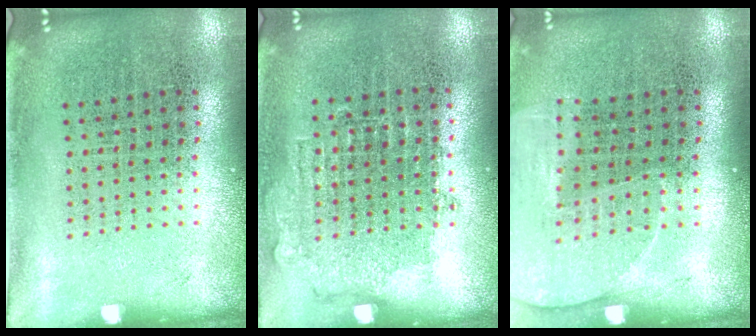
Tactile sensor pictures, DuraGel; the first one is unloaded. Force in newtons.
{"total": 0.7, "press": 0.7, "slide": 0.3}
{"total": 1.3, "press": 1.3, "slide": 0.4}